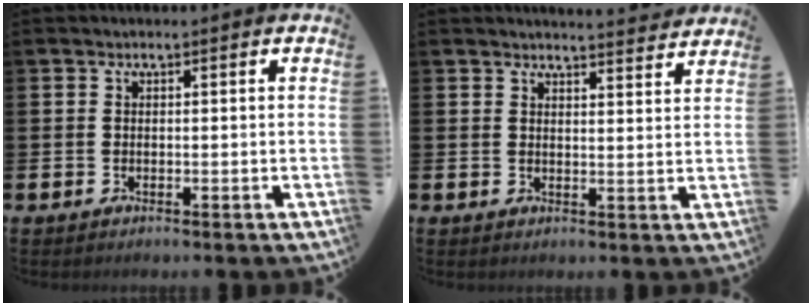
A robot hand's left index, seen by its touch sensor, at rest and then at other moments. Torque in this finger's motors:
{"motor_torque": [0.14, -0.26, 0.01, 0.02]}